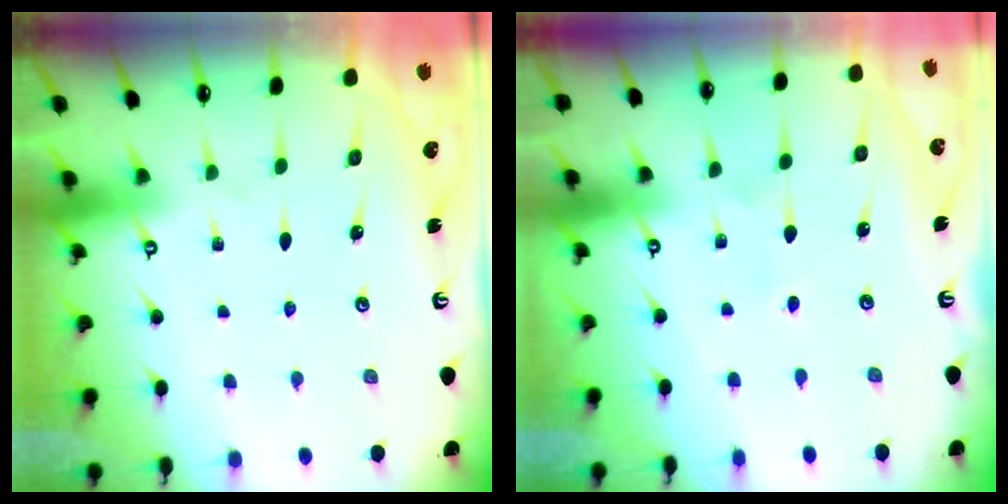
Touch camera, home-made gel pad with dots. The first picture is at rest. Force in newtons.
{"total": 1.9, "press": 1.9, "slide": 0.5}